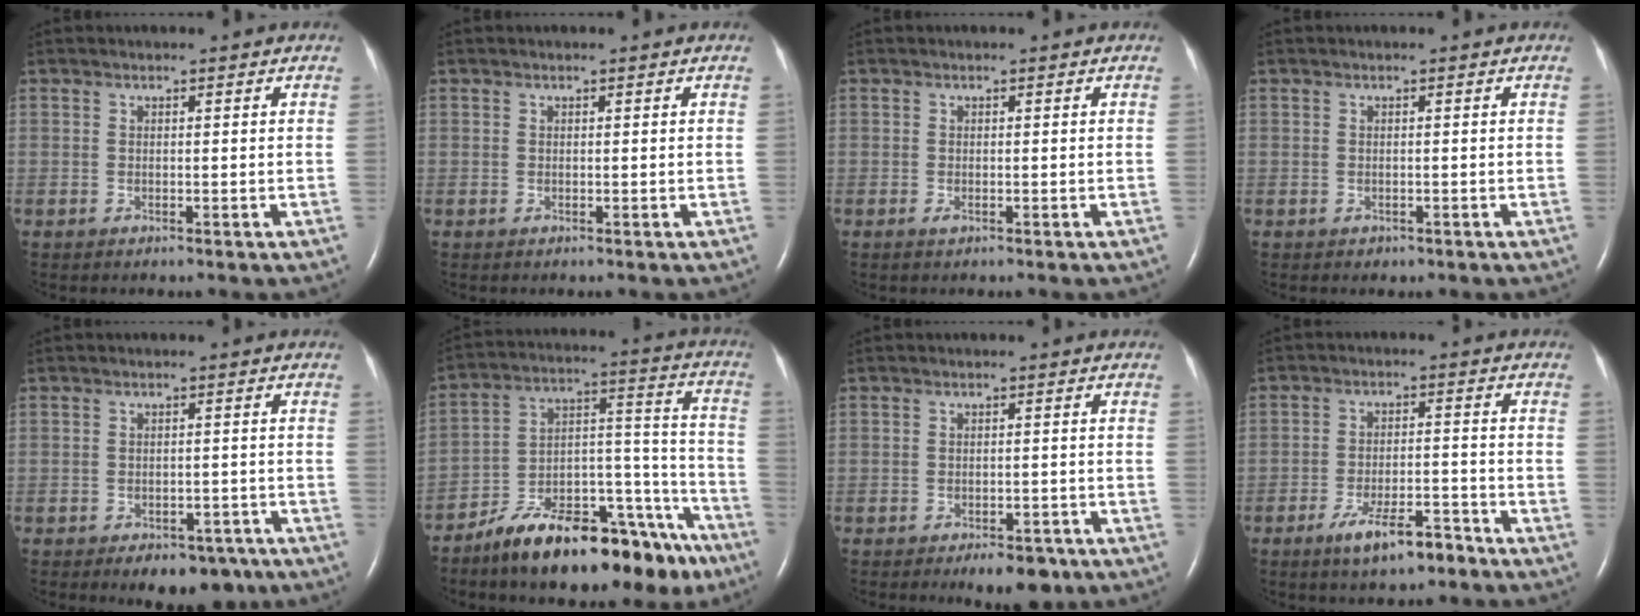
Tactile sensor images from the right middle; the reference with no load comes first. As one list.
[{"total": 0.0}, {"total": 0.7, "force": [-0.4, 0.2, 0.5], "torque": [-0.013, -0.001, -0.005]}, {"total": 0.6, "force": [-0.3, 0.4, 0.1], "torque": [-0.008, 0.001, -0.002]}, {"total": 7.5, "force": [-5.4, 4.0, 3.4], "torque": [-0.035, 0.012, -0.068]}, {"total": 23.1, "force": [-17.8, 7.5, 12.8], "torque": [-0.127, 0.051, -0.277]}, {"total": 5.4, "force": [-3.8, 2.3, 3.0], "torque": [-0.036, 0.000, -0.048]}, {"total": 7.2, "force": [-5.1, 1.9, 4.7], "torque": [-0.090, -0.003, -0.083]}]